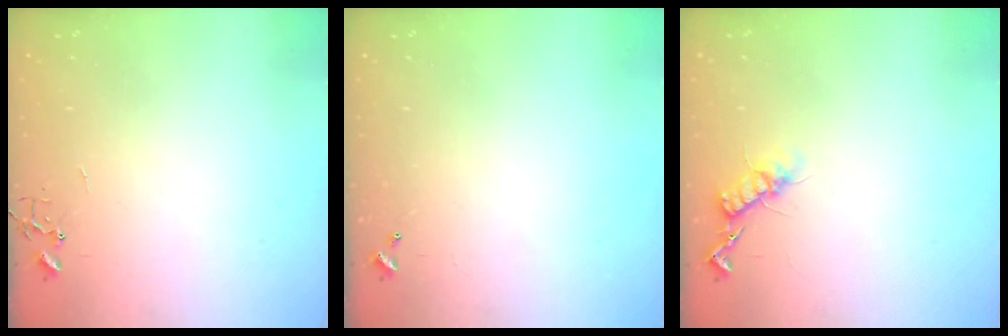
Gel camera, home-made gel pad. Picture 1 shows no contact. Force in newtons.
{"total": 0.0}
{"total": 10.8, "press": 10.8, "slide": 0.1}